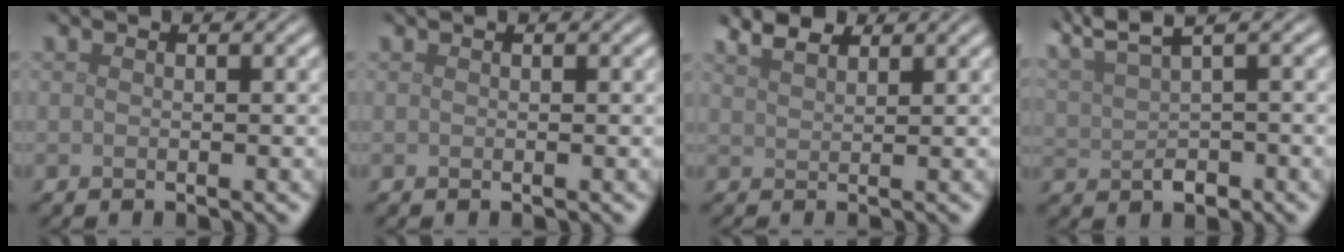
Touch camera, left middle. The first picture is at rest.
{"total": 0.0}
{"total": 2.6, "force": [2.2, 0.7, 1.2], "torque": [-0.020, 0.008, 0.040]}
{"total": 4.8, "force": [3.2, 1.3, 3.3], "torque": [-0.066, 0.013, 0.057]}